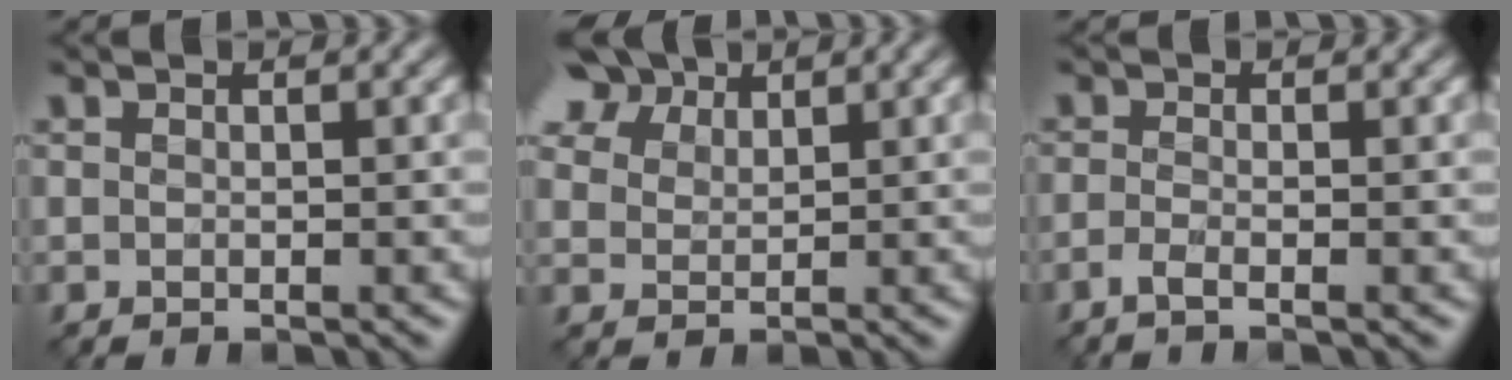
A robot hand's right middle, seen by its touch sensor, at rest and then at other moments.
{"total": 7.7, "force": [5.6, 4.3, 3.2], "torque": [-0.087, 0.015, 0.091]}
{"total": 1.3, "force": [-0.9, 0.1, 0.9], "torque": [-0.024, -0.009, -0.026]}